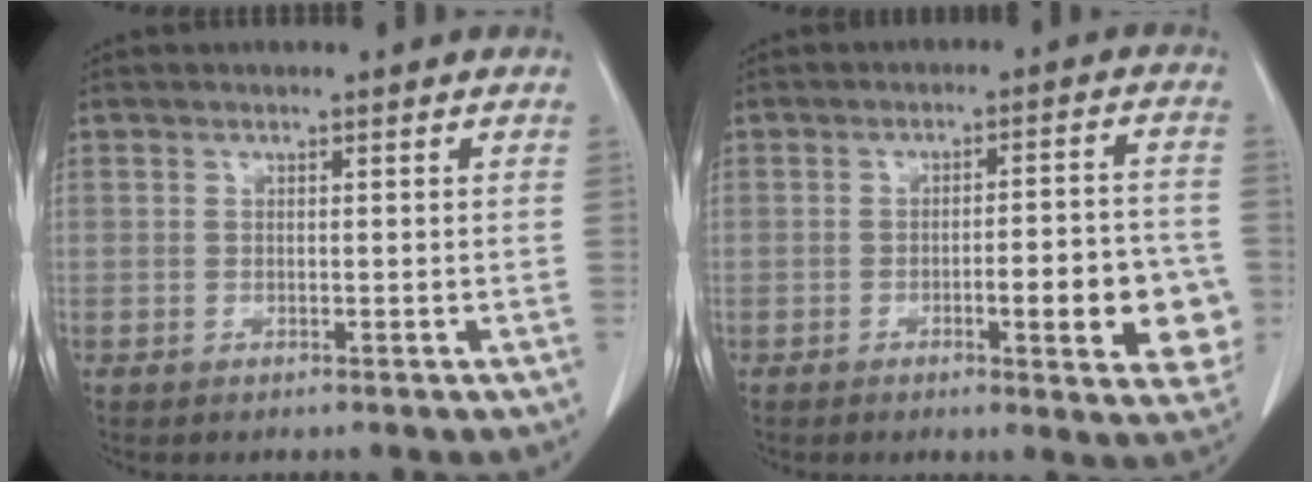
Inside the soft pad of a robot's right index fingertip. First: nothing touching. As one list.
[{"total": 10.9, "force": [-3.1, 2.4, 10.2], "torque": [-0.115, 0.010, -0.034]}]